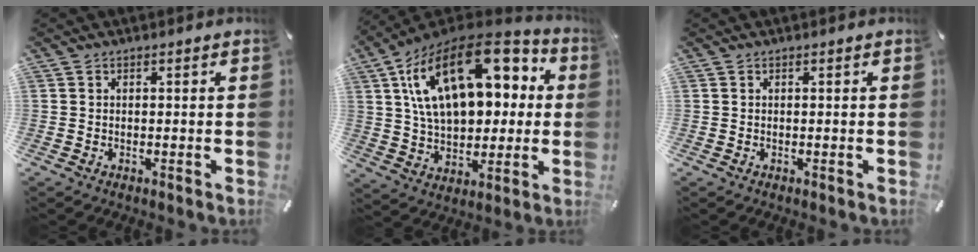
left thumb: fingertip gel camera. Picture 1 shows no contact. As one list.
[{"total": 25.1, "force": [9.0, 15.2, 17.9], "torque": [-0.310, -0.035, 0.156]}, {"total": 0.0}]